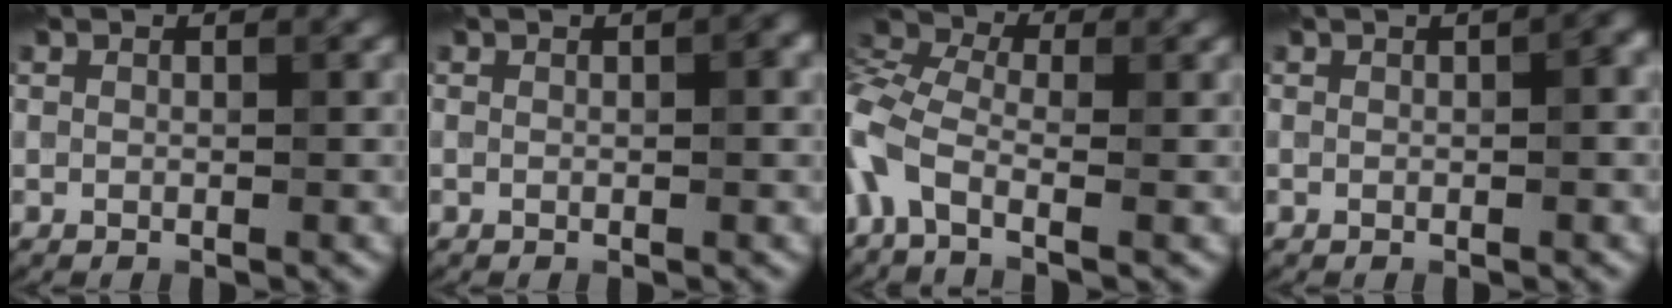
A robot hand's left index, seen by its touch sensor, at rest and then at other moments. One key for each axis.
{"total": 1.4, "fx": 0.2, "fy": 0.2, "fz": 1.4, "tx": -0.019, "ty": 0.002, "tz": 0.002}
{"total": 6.1, "fx": -1.6, "fy": 3.2, "fz": 4.9, "tx": -0.119, "ty": 0.004, "tz": -0.057}
{"total": 2.0, "fx": 0.1, "fy": 0.3, "fz": 2.0, "tx": -0.028, "ty": 0.005, "tz": 0.002}